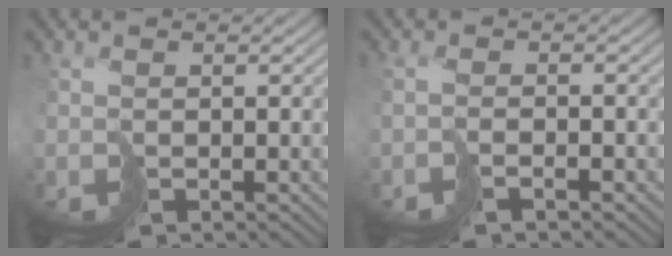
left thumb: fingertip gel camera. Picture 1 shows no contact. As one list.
[{"total": 2.1, "force": [-1.4, 0.3, 1.5], "torque": [-0.035, 0.000, -0.033]}]